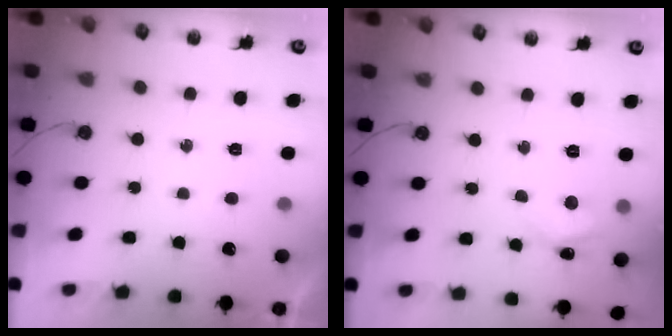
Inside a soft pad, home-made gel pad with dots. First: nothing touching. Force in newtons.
{"total": 4.0, "press": 3.9, "slide": 0.5}